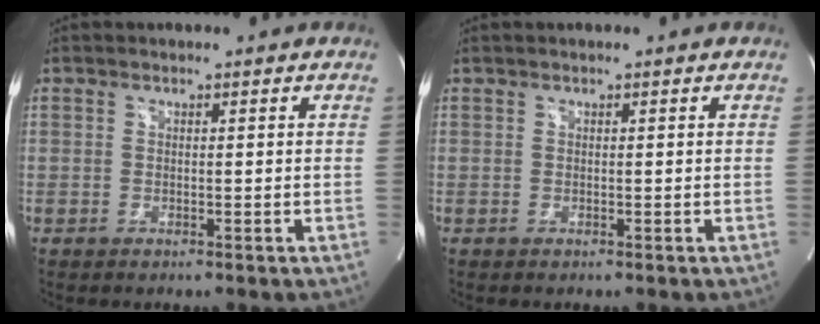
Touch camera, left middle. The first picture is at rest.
{"total": 0.0}